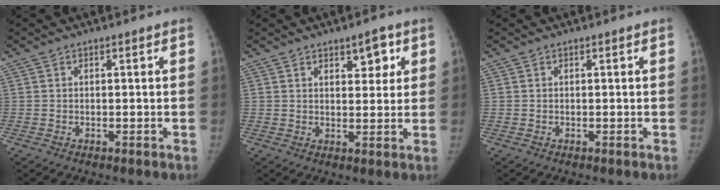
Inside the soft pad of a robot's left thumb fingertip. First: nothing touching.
{"total": 3.7, "force": [1.7, 1.7, 2.9], "torque": [-0.024, -0.004, 0.021]}
{"total": 0.0}